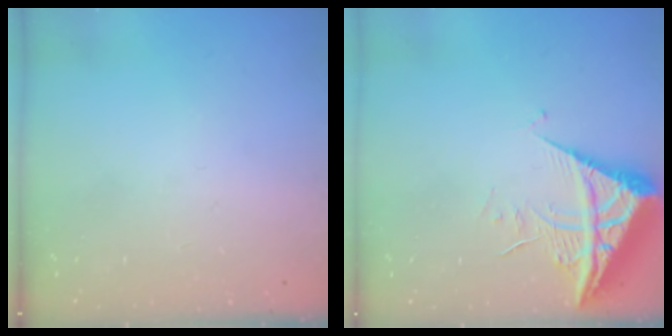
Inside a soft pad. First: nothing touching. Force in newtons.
{"total": 7.8, "press": 7.7, "slide": 0.9}